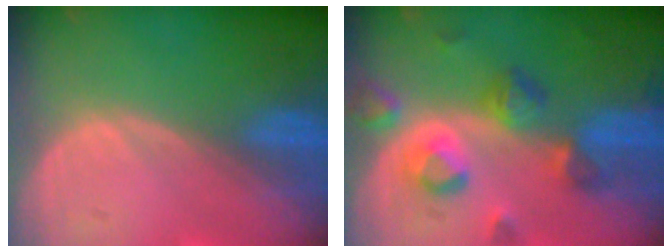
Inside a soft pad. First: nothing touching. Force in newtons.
{"total": 7.9, "press": 7.7, "slide": 2.0}